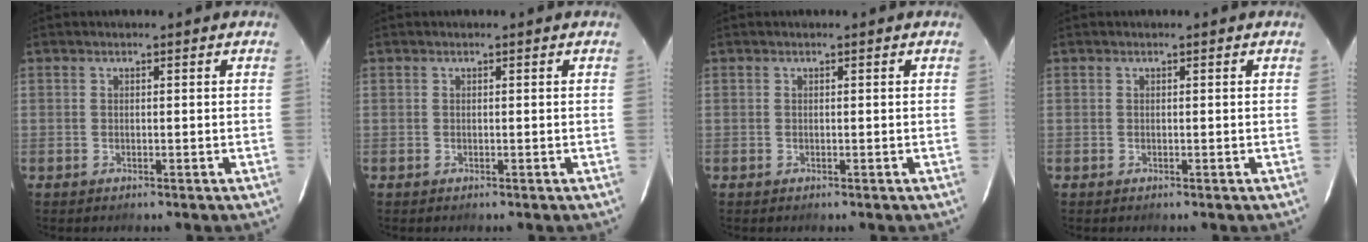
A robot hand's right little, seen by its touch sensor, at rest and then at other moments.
{"total": 0.0}
{"total": 0.0}
{"total": 0.0}